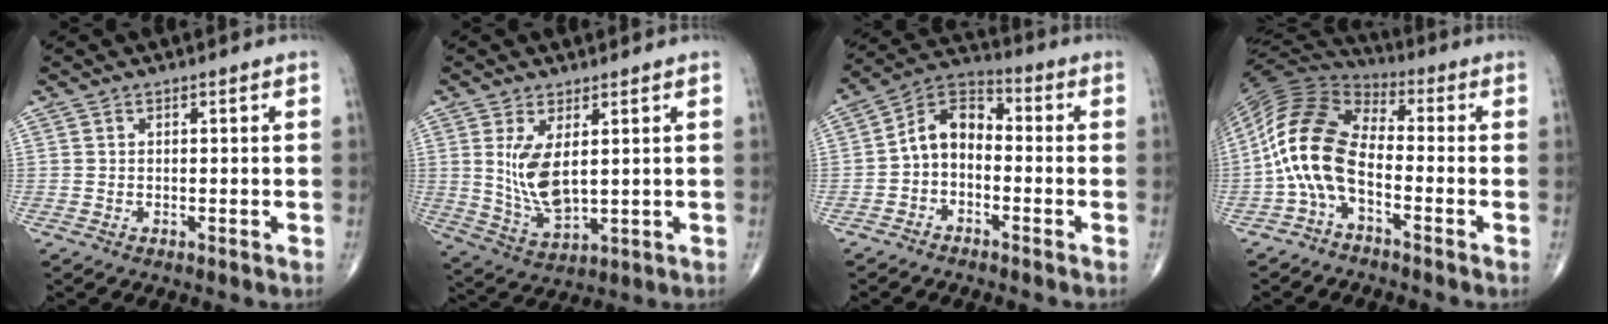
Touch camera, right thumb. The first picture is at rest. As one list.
[{"total": 8.8, "force": [1.9, 3.9, 7.6], "torque": [-0.148, -0.025, 0.051]}, {"total": 8.3, "force": [-1.5, 5.5, 6.0], "torque": [-0.091, 0.038, -0.047]}, {"total": 12.5, "force": [-3.2, 6.4, 10.2], "torque": [-0.212, 0.050, -0.078]}]